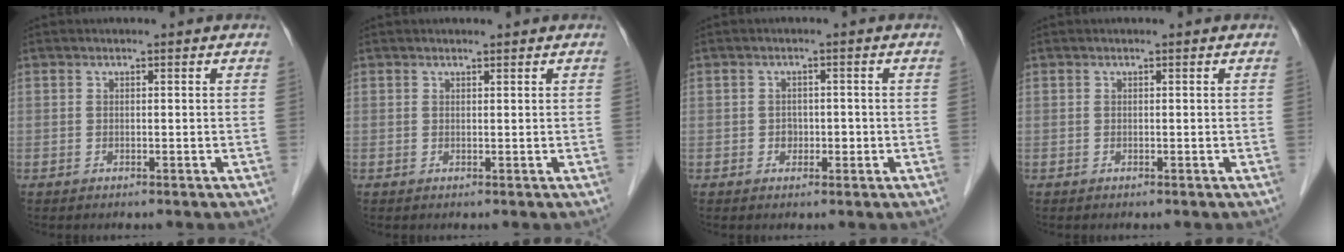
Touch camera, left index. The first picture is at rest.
{"total": 0.9, "force": [0.8, 0.1, 0.4], "torque": [-0.008, 0.005, 0.015]}
{"total": 1.8, "force": [-0.4, 1.5, 0.9], "torque": [-0.012, 0.004, -0.003]}
{"total": 0.0}